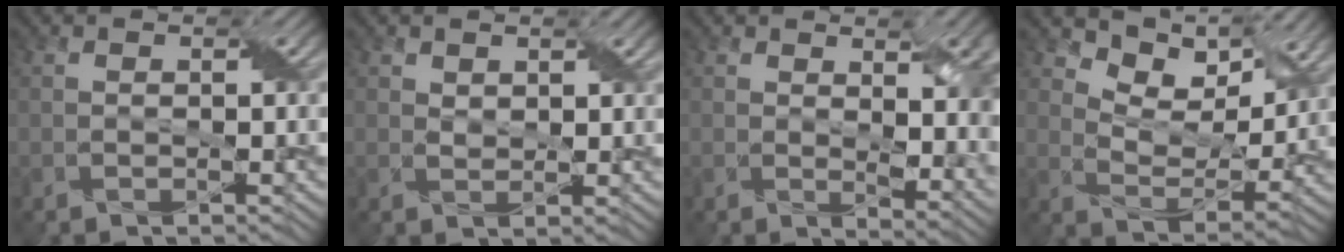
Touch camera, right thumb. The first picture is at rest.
{"total": 1.7, "force": [1.2, 1.0, 0.5], "torque": [-0.018, -0.001, 0.023]}
{"total": 6.8, "force": [2.1, 3.2, 5.6], "torque": [-0.073, -0.016, 0.052]}
{"total": 8.5, "force": [5.9, 4.2, 4.5], "torque": [-0.092, -0.010, 0.101]}